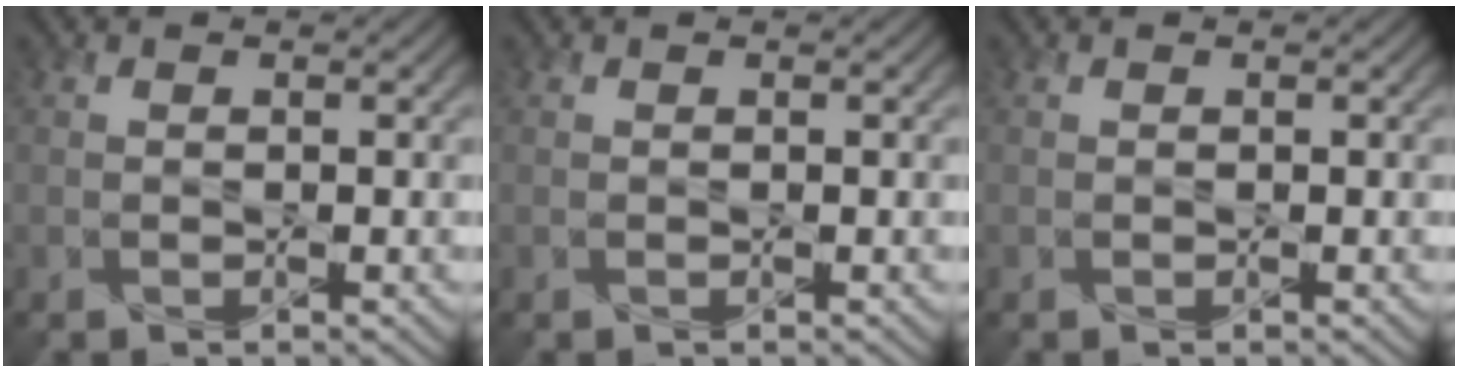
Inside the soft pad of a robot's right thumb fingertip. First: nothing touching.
{"total": 0.0}
{"total": 0.0}